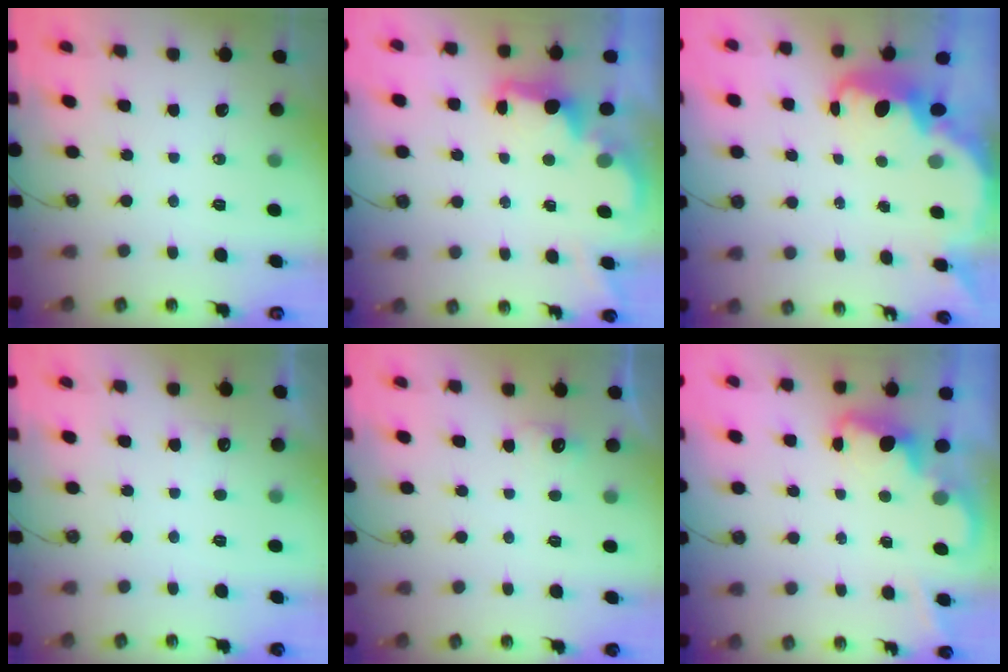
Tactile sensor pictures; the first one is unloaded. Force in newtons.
{"total": 2.4, "press": 2.3, "slide": 0.6}
{"total": 3.7, "press": 3.7, "slide": 0.3}
{"total": 4.9, "press": 4.7, "slide": 1.2}
{"total": 3.9, "press": 3.8, "slide": 1.1}
{"total": 2.1, "press": 2.1, "slide": 0.5}